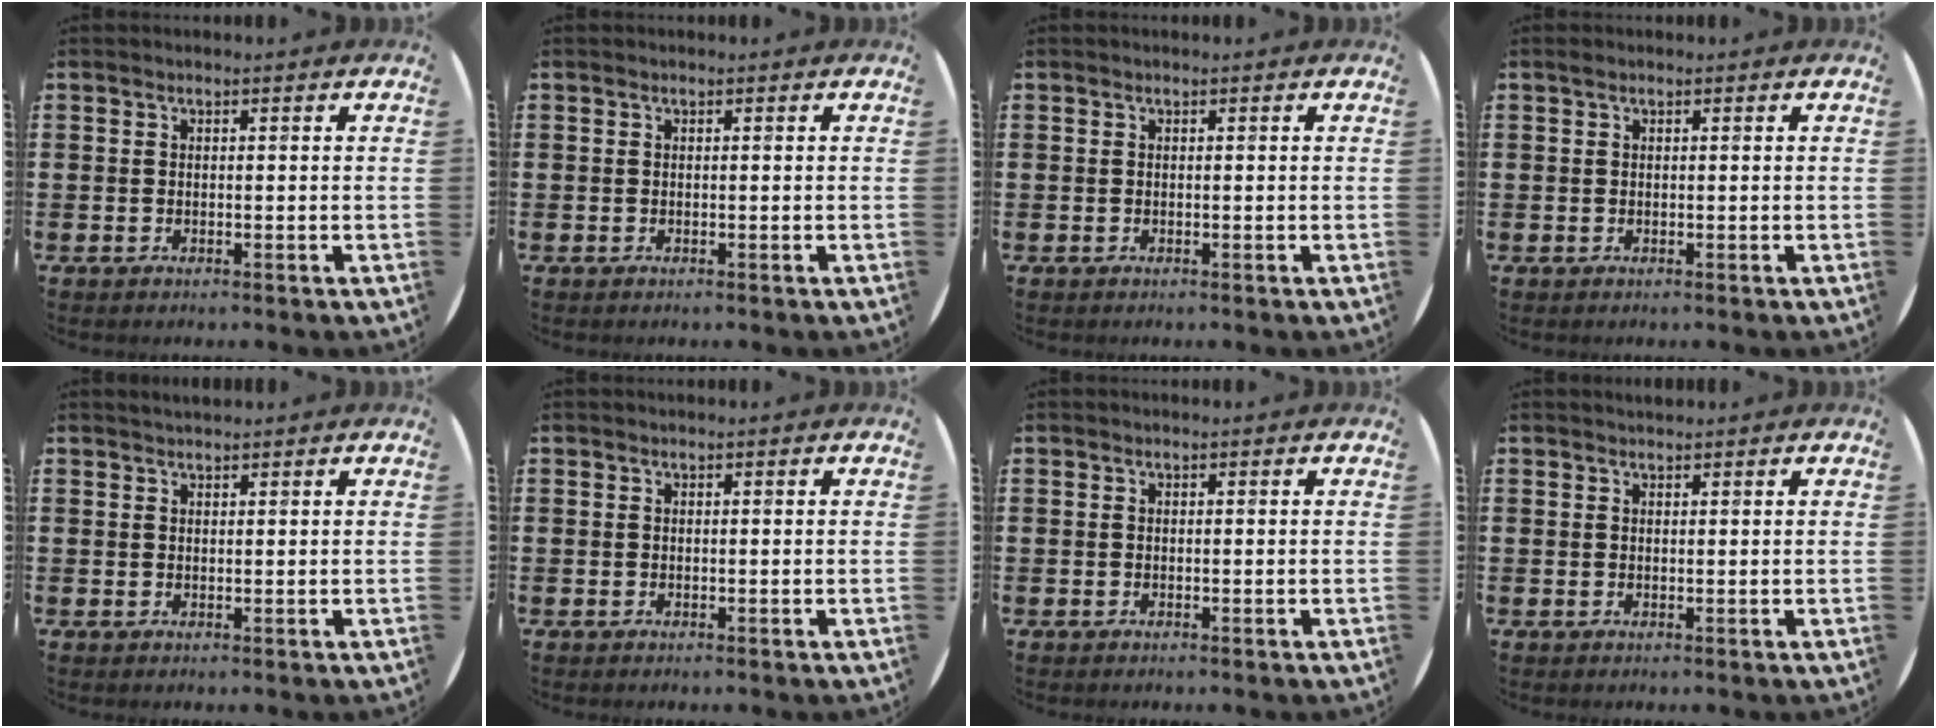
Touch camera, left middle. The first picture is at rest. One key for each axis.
{"total": 0.0}
{"total": 0.0}
{"total": 0.5, "fx": 0.4, "fy": 0.4, "fz": 0.0, "tx": 0.008, "ty": 0.001, "tz": 0.005}
{"total": 1.0, "fx": 1.0, "fy": 0.0, "fz": 0.1, "tx": 0.000, "ty": 0.001, "tz": 0.018}
{"total": 0.0}
{"total": 0.0}
{"total": 0.6, "fx": 0.6, "fy": 0.0, "fz": -0.1, "tx": 0.002, "ty": 0.002, "tz": 0.012}